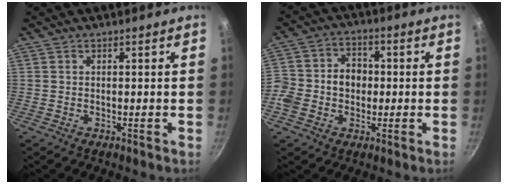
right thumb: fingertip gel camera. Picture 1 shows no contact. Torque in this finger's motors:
{"motor_torque": [0.69, 0.94, 0.89, -0.14, 0.02]}